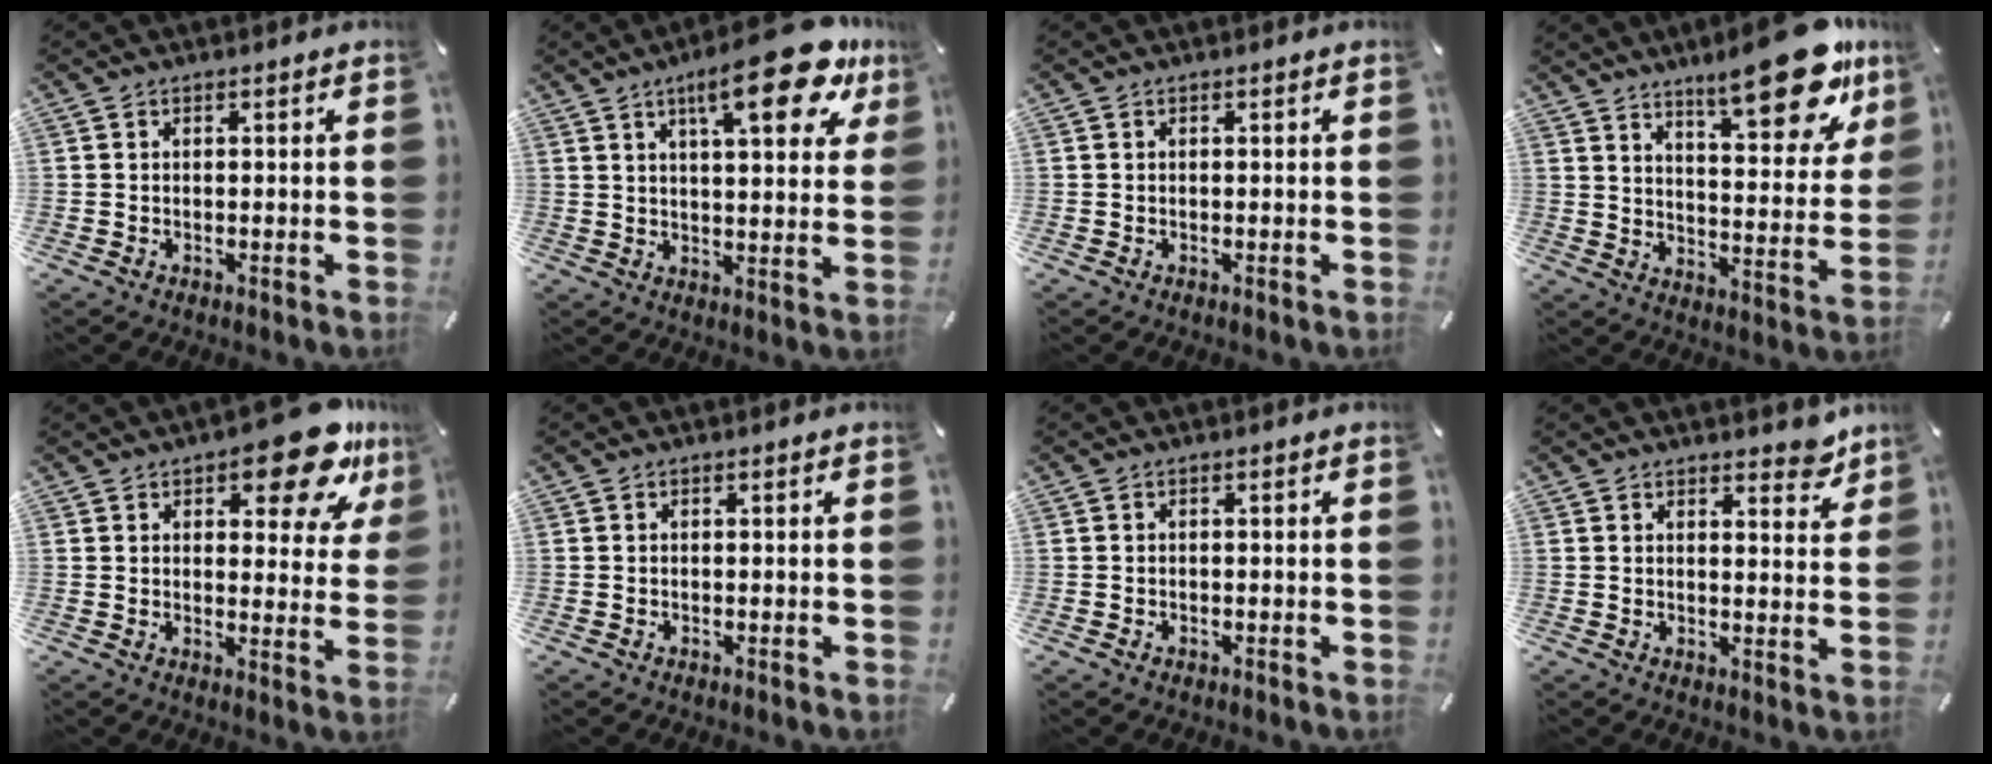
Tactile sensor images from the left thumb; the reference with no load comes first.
{"total": 18.3, "force": [10.0, 5.4, 14.3], "torque": [-0.208, -0.045, 0.152]}
{"total": 0.0}
{"total": 21.1, "force": [14.3, 7.2, 13.7], "torque": [-0.185, -0.097, 0.231]}
{"total": 14.4, "force": [9.0, 6.0, 9.5], "torque": [-0.107, -0.052, 0.145]}
{"total": 0.0}
{"total": 0.6, "force": [-0.3, 0.4, 0.3], "torque": [-0.007, 0.000, -0.006]}
{"total": 5.1, "force": [4.2, 2.3, 1.7], "torque": [0.005, -0.032, 0.069]}